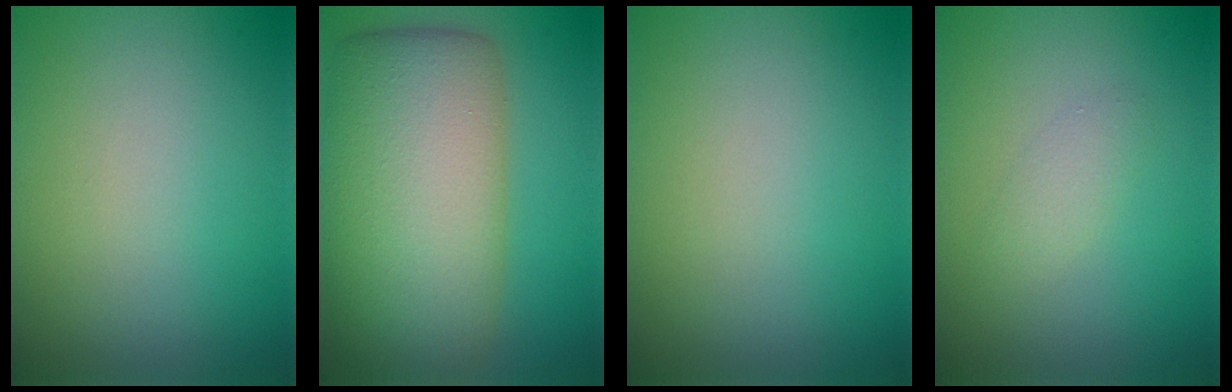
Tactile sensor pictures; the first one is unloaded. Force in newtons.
{"total": 12.3, "press": 12.3, "slide": 0.8}
{"total": 0.0}
{"total": 1.4, "press": 1.4, "slide": 0.1}